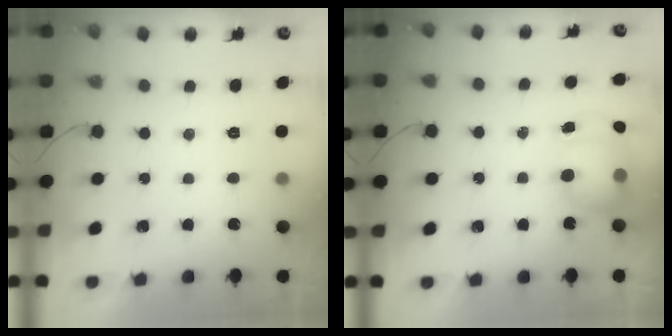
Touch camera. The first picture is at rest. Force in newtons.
{"total": 10.7, "press": 9.1, "slide": 5.6}